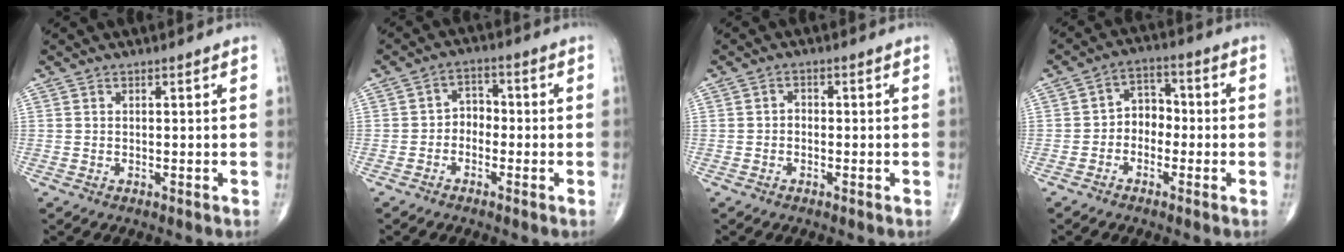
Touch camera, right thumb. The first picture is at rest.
{"total": 3.9, "force": [-1.2, 3.1, 2.2], "torque": [-0.010, 0.022, -0.036]}
{"total": 1.4, "force": [-0.4, 1.1, 0.8], "torque": [-0.002, 0.006, -0.011]}
{"total": 5.6, "force": [-1.3, 4.4, 3.2], "torque": [-0.022, 0.029, -0.040]}